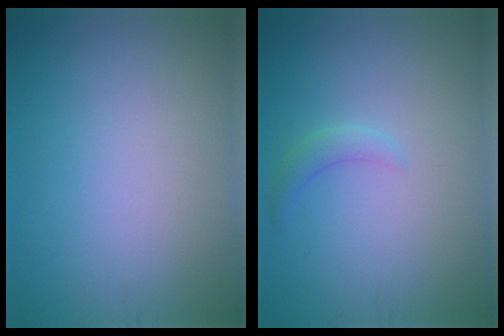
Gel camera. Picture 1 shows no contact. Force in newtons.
{"total": 1.3, "press": 1.3, "slide": 0.1}